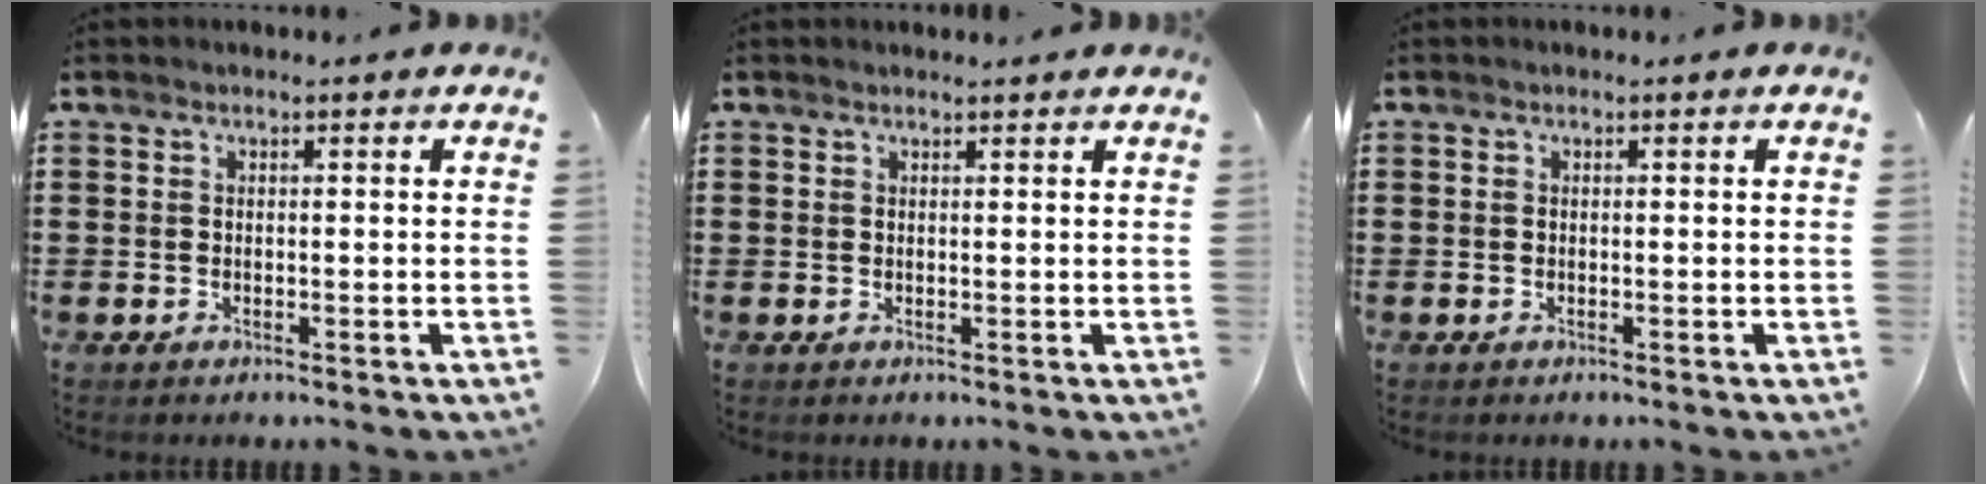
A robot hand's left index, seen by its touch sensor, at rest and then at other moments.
{"total": 0.8, "force": [0.8, 0.0, 0.2], "torque": [-0.006, -0.002, 0.015]}
{"total": 0.0}